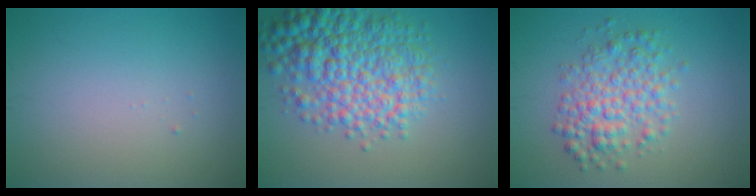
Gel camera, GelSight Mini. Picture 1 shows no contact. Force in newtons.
{"total": 8.2, "press": 8.2, "slide": 0.2}
{"total": 4.5, "press": 4.5, "slide": 0.1}